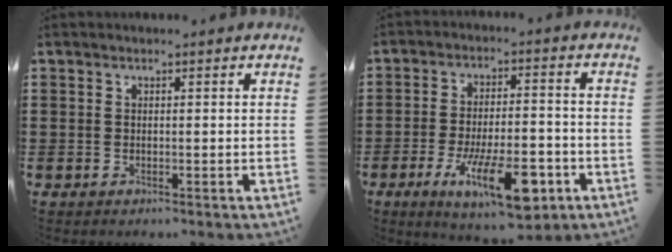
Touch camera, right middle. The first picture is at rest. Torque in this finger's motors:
{"motor_torque": [2.14, 0.00, 0.71, 0.21]}